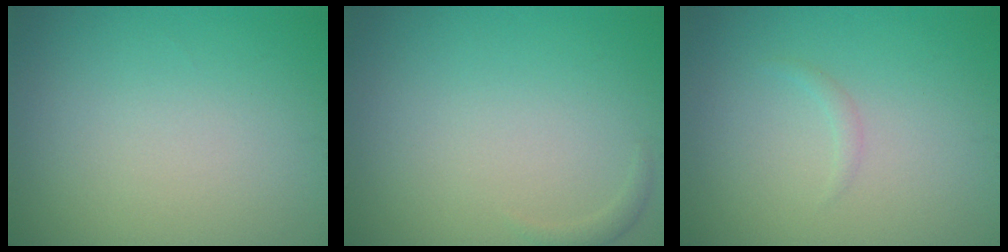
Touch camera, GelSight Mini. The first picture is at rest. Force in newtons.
{"total": 0.7, "press": 0.7, "slide": 0.1}
{"total": 0.6, "press": 0.6, "slide": 0.0}